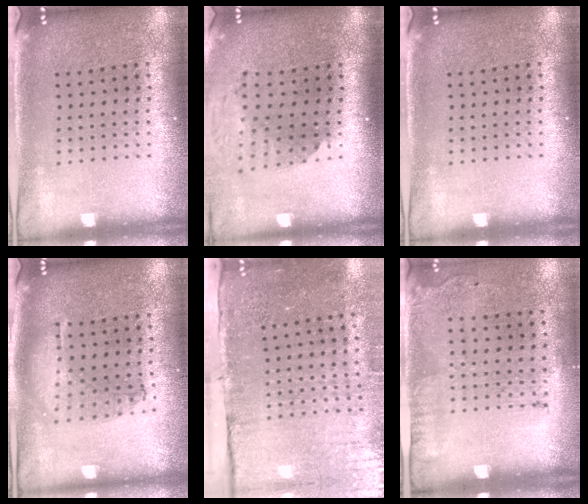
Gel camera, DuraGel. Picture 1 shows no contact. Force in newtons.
{"total": 1.8, "press": 1.5, "slide": 1.1}
{"total": 0.0}
{"total": 0.6, "press": 0.6, "slide": 0.2}
{"total": 4.5, "press": 3.8, "slide": 2.5}
{"total": 1.7, "press": 1.1, "slide": 1.3}